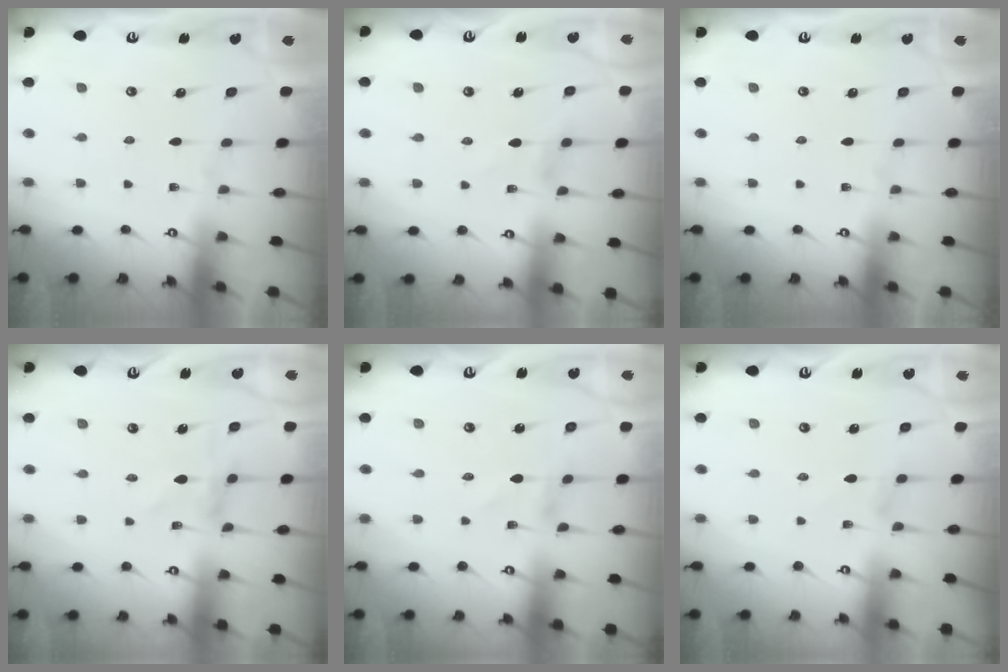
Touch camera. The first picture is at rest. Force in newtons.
{"total": 1.3, "press": 1.2, "slide": 0.3}
{"total": 0.0}
{"total": 1.0, "press": 1.0, "slide": 0.2}
{"total": 1.1, "press": 1.1, "slide": 0.1}
{"total": 0.0}